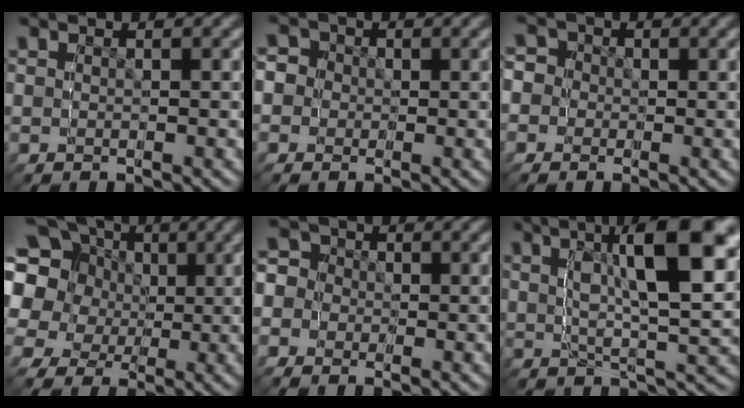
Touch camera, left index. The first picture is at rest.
{"total": 6.1, "force": [1.2, 5.9, 1.0], "torque": [-0.027, -0.011, 0.017]}
{"total": 5.7, "force": [1.0, 5.5, 0.9], "torque": [-0.023, -0.009, 0.012]}
{"total": 15.5, "force": [3.0, 12.5, 8.7], "torque": [-0.175, -0.012, 0.042]}
{"total": 6.8, "force": [1.4, 6.5, 1.7], "torque": [-0.031, -0.006, 0.014]}
{"total": 6.7, "force": [3.9, -0.6, 5.4], "torque": [-0.093, 0.050, 0.050]}